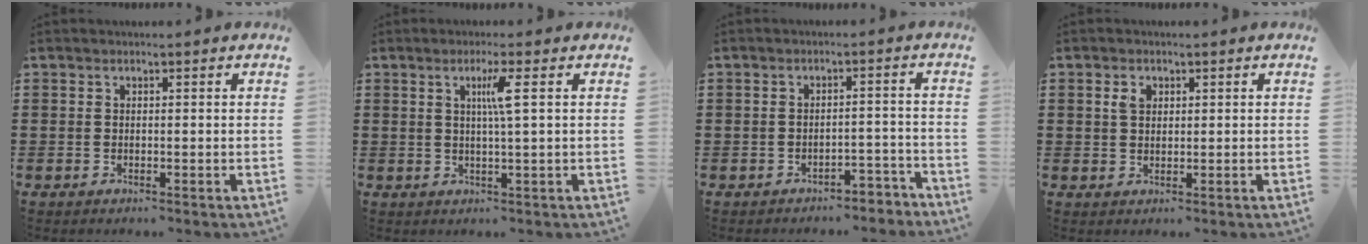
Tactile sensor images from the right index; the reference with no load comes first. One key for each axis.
{"total": 3.7, "fx": 1.0, "fy": -0.5, "fz": 3.6, "tx": -0.070, "ty": -0.003, "tz": 0.012}
{"total": 2.9, "fx": -2.8, "fy": 0.6, "fz": 0.3, "tx": -0.011, "ty": 0.005, "tz": -0.060}
{"total": 2.1, "fx": 0.8, "fy": 1.4, "fz": 1.3, "tx": -0.030, "ty": 0.005, "tz": 0.016}